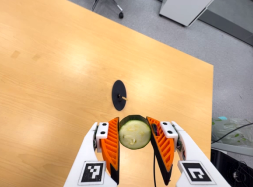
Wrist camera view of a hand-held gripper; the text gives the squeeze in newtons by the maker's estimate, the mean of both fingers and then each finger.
{"total": 9.5, "left": 8.8, "right": 10.2}